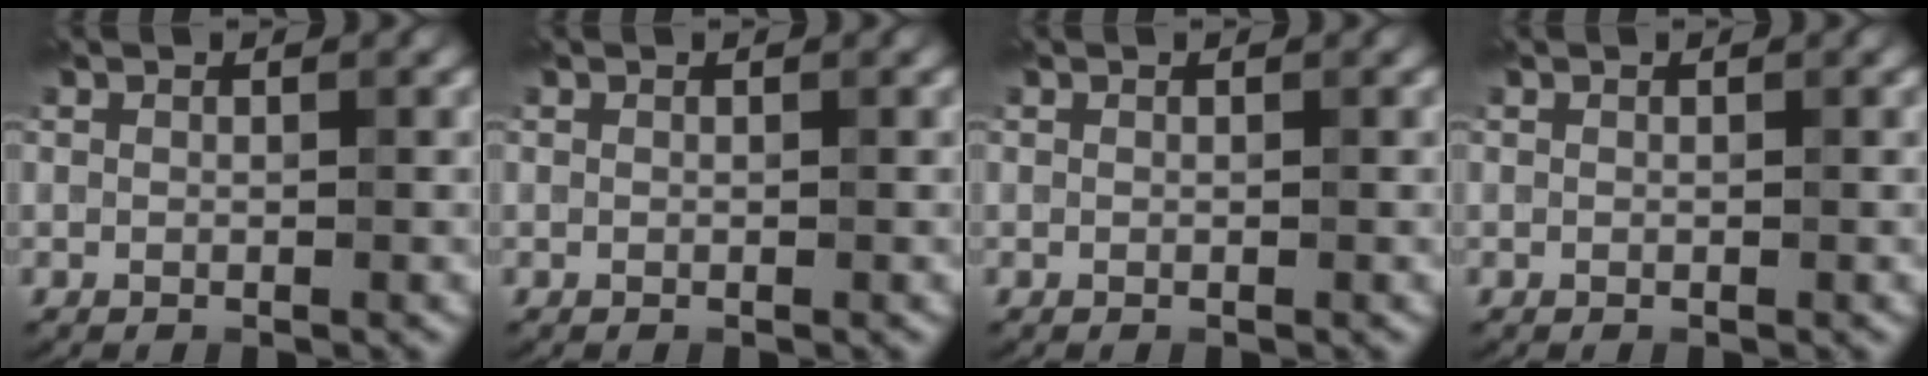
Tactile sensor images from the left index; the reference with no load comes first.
{"total": 0.0}
{"total": 0.0}
{"total": 0.0}